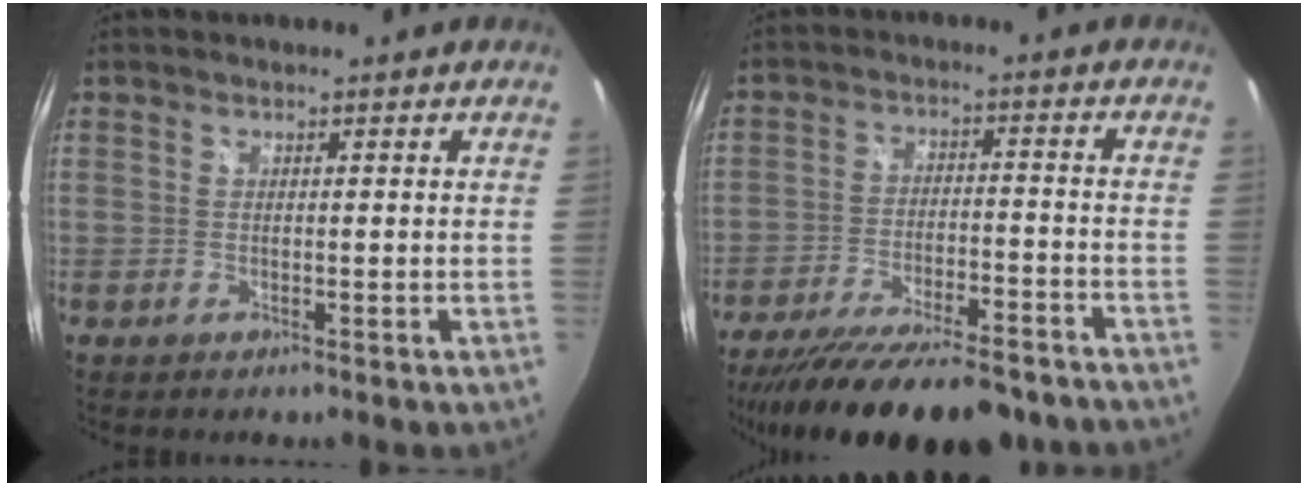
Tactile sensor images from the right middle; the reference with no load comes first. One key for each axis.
{"total": 21.6, "fx": -17.9, "fy": 4.9, "fz": 10.9, "tx": -0.203, "ty": -0.041, "tz": -0.260}